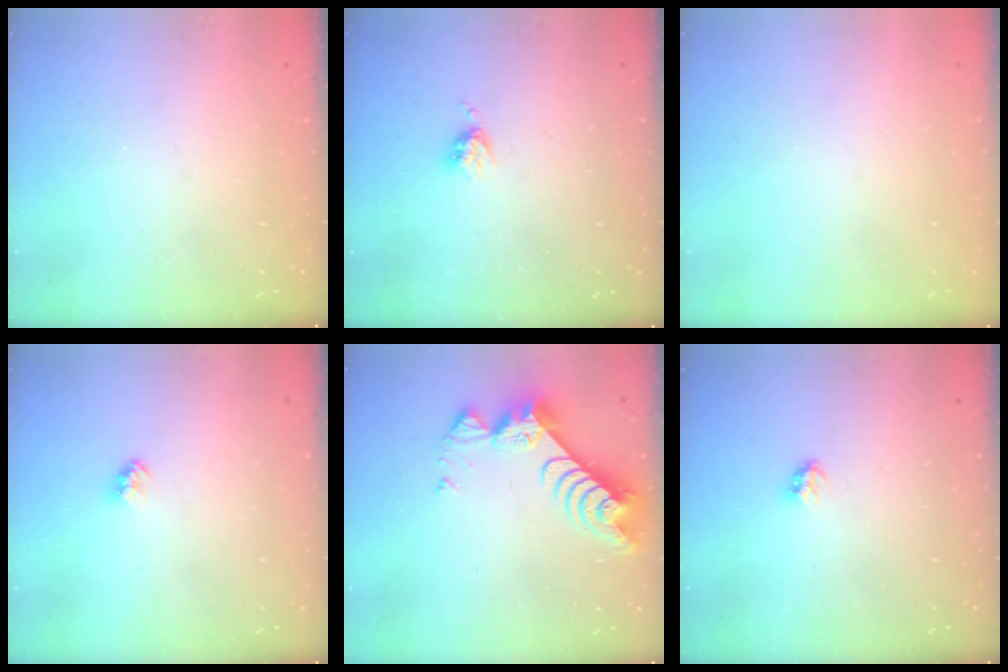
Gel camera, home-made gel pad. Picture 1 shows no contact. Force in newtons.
{"total": 3.3, "press": 3.3, "slide": 0.4}
{"total": 0.0}
{"total": 2.3, "press": 2.3, "slide": 0.1}
{"total": 10.7, "press": 10.7, "slide": 0.9}
{"total": 2.8, "press": 2.8, "slide": 0.5}